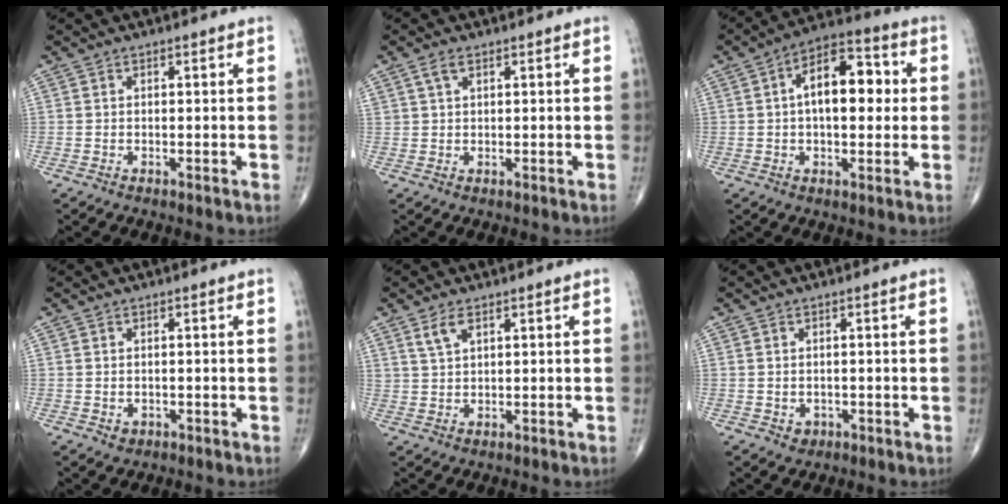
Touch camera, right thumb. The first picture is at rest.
{"total": 2.1, "force": [1.1, 1.0, 1.4], "torque": [-0.032, 0.006, 0.026]}
{"total": 13.2, "force": [1.7, 7.0, 11.1], "torque": [-0.149, 0.026, 0.017]}
{"total": 1.5, "force": [-0.4, 1.2, 0.7], "torque": [-0.004, 0.001, 0.000]}
{"total": 3.1, "force": [1.9, 1.4, 2.1], "torque": [-0.044, -0.003, 0.043]}
{"total": 1.8, "force": [-0.5, 1.5, 0.8], "torque": [-0.002, 0.002, -0.002]}